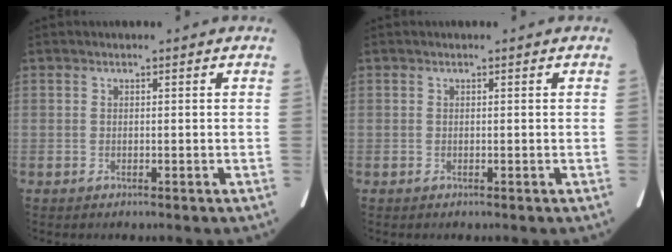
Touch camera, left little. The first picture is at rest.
{"total": 0.0}